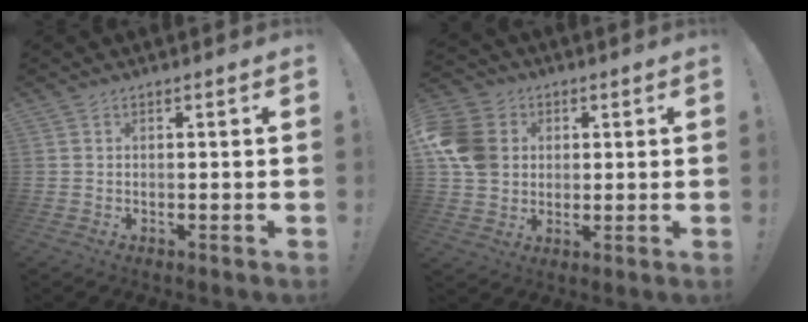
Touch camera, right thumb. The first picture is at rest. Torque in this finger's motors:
{"motor_torque": [-0.56, 1.11, 1.30, -0.15, 0.43]}